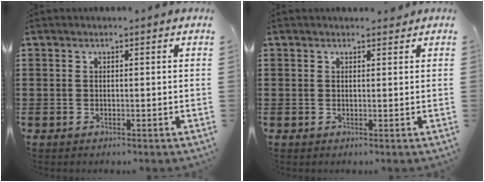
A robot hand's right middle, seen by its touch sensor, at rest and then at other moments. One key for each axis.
{"total": 0.9, "fx": 0.8, "fy": 0.4, "fz": 0.0, "tx": 0.004, "ty": -0.003, "tz": 0.013}